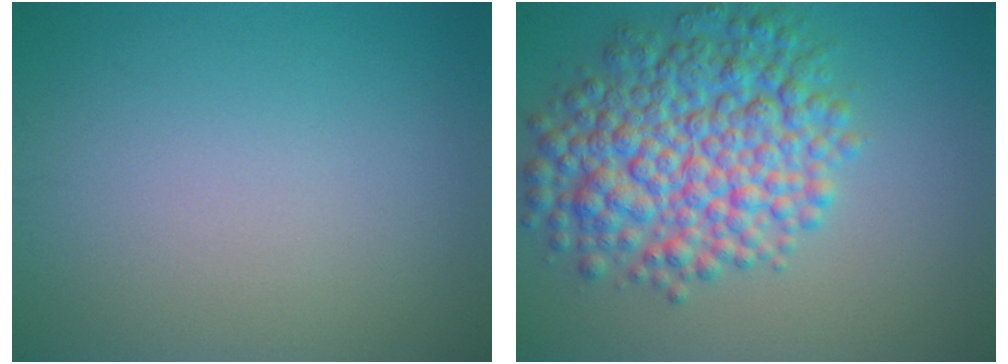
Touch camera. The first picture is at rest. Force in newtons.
{"total": 8.9, "press": 8.9, "slide": 0.1}